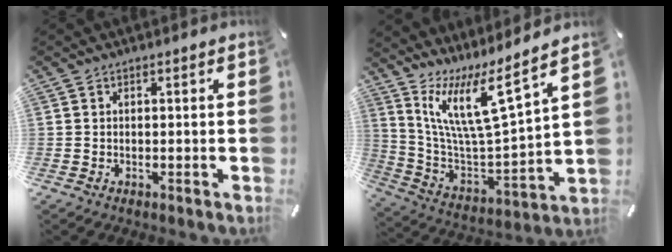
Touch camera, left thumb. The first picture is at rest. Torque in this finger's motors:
{"motor_torque": [0.97, -0.29, 1.34, -1.34, 0.42]}